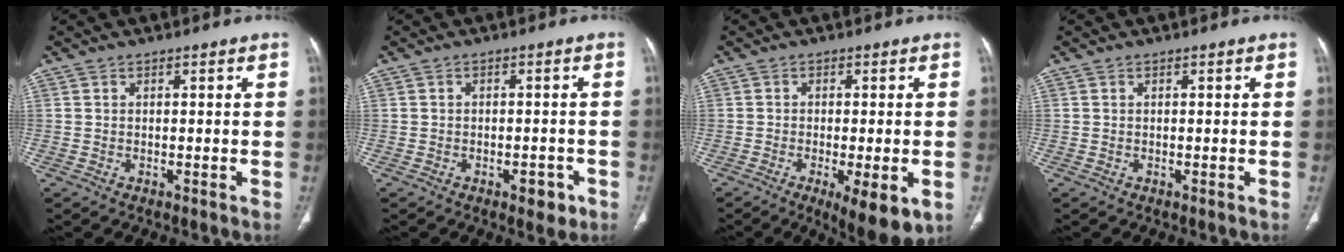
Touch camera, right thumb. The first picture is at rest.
{"total": 3.6, "force": [-1.8, 1.9, 2.4], "torque": [-0.018, 0.007, -0.020]}
{"total": 9.6, "force": [-3.6, 2.8, 8.4], "torque": [-0.119, -0.013, -0.049]}
{"total": 0.0}